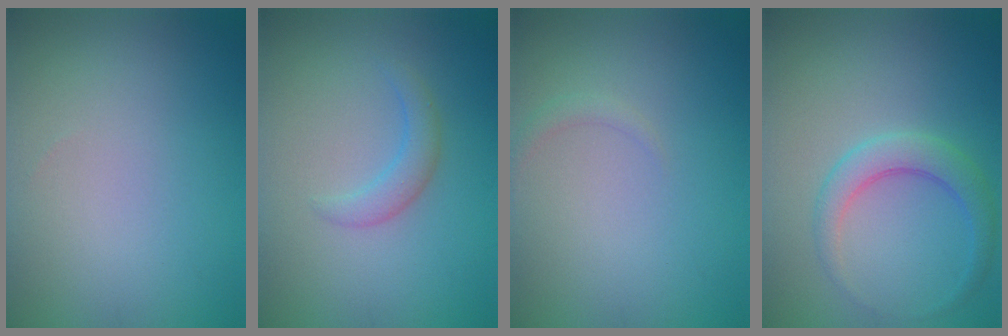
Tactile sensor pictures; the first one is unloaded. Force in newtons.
{"total": 1.9, "press": 1.8, "slide": 0.3}
{"total": 0.8, "press": 0.8, "slide": 0.1}
{"total": 3.0, "press": 3.0, "slide": 0.1}